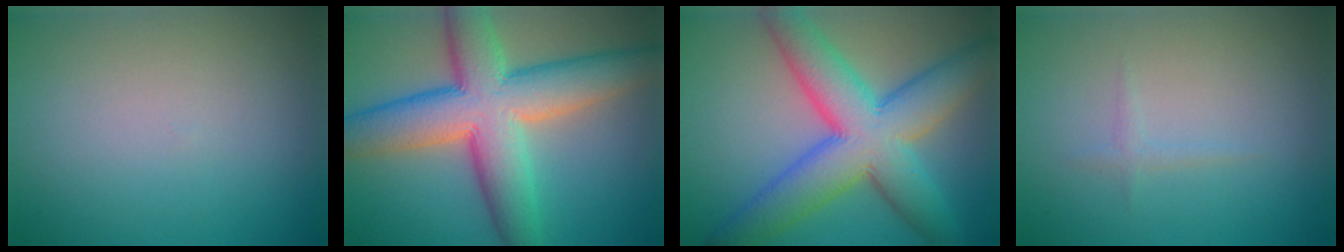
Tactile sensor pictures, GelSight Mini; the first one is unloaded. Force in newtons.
{"total": 11.2, "press": 11.2, "slide": 0.2}
{"total": 10.6, "press": 10.6, "slide": 0.2}
{"total": 0.7, "press": 0.7, "slide": 0.0}